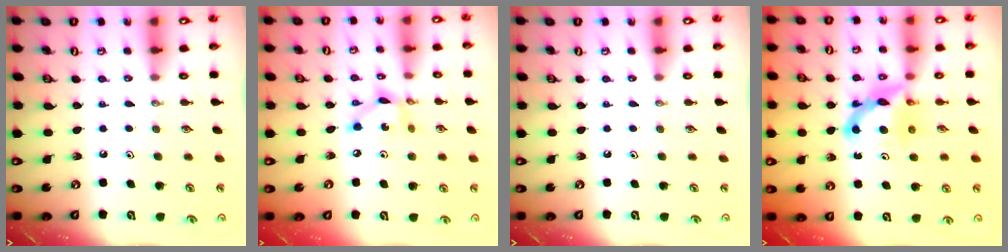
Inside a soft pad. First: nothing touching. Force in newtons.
{"total": 8.0, "press": 8.0, "slide": 0.4}
{"total": 0.0}
{"total": 6.9, "press": 6.8, "slide": 0.6}